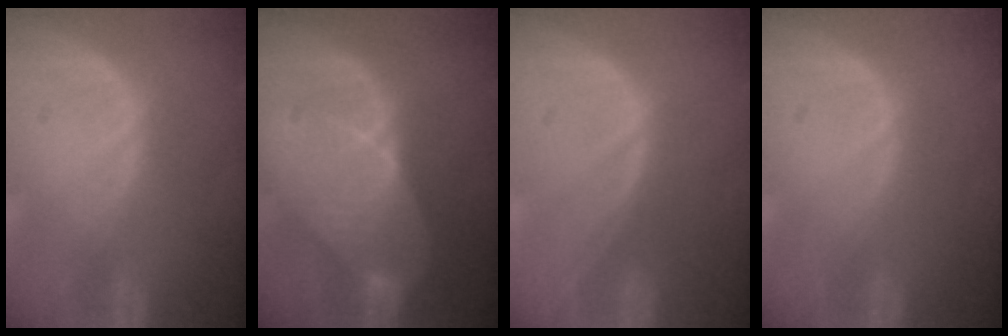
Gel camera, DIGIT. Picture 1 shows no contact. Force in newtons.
{"total": 7.5, "press": 7.0, "slide": 2.7}
{"total": 0.0}
{"total": 0.0}